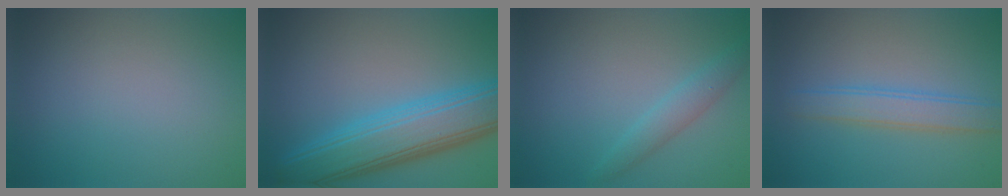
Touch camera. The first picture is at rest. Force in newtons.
{"total": 8.4, "press": 8.3, "slide": 0.2}
{"total": 2.1, "press": 2.1, "slide": 0.1}
{"total": 3.0, "press": 3.0, "slide": 0.0}